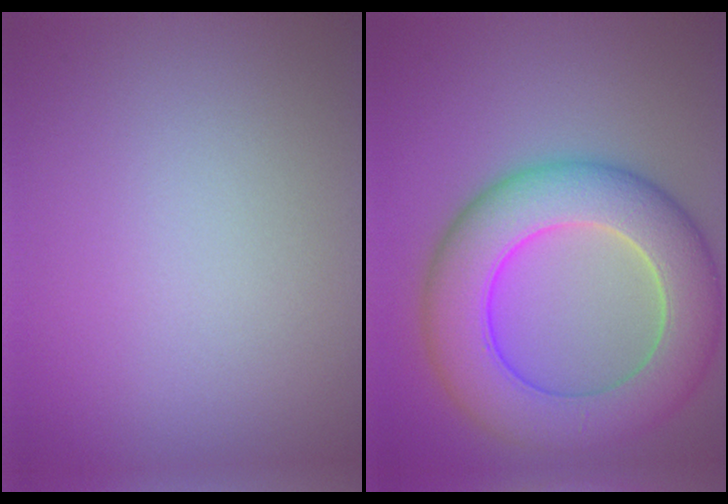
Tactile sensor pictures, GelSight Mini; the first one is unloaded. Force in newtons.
{"total": 10.0, "press": 10.0, "slide": 0.6}